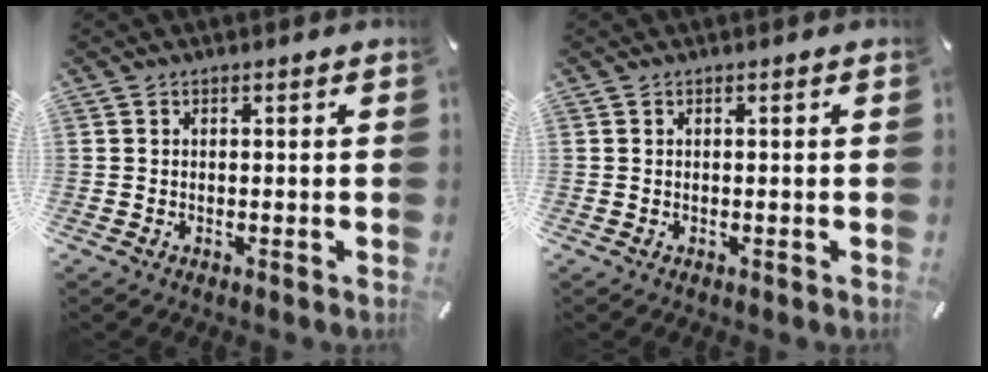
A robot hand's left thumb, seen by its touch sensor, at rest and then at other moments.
{"total": 0.0}